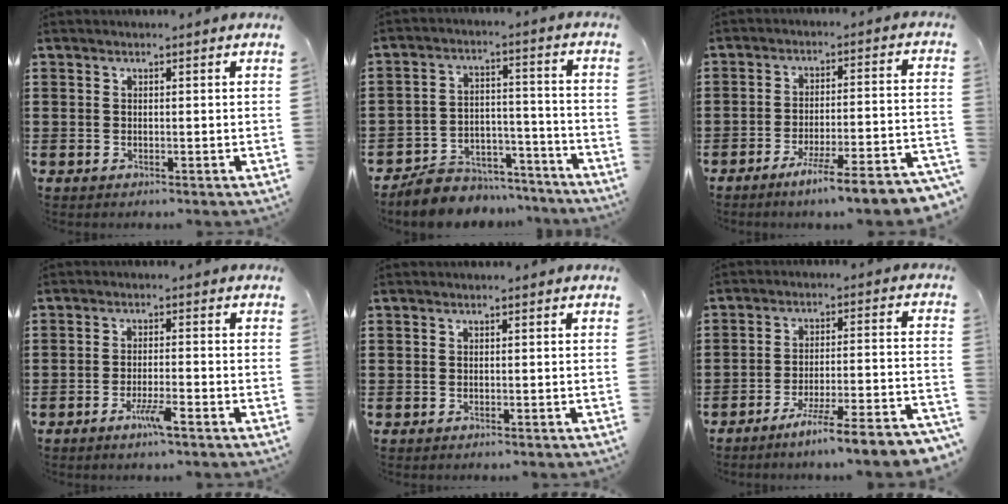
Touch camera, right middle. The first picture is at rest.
{"total": 7.4, "force": [-7.0, 2.1, 0.8], "torque": [-0.013, 0.026, -0.135]}
{"total": 7.0, "force": [-6.0, -0.9, 3.6], "torque": [-0.054, -0.017, -0.112]}
{"total": 3.9, "force": [-2.4, 0.4, 3.0], "torque": [-0.063, -0.007, -0.046]}
{"total": 0.6, "force": [-0.5, 0.0, 0.1], "torque": [-0.005, -0.003, -0.010]}
{"total": 6.6, "force": [-5.8, -1.2, 2.9], "torque": [-0.042, -0.021, -0.112]}